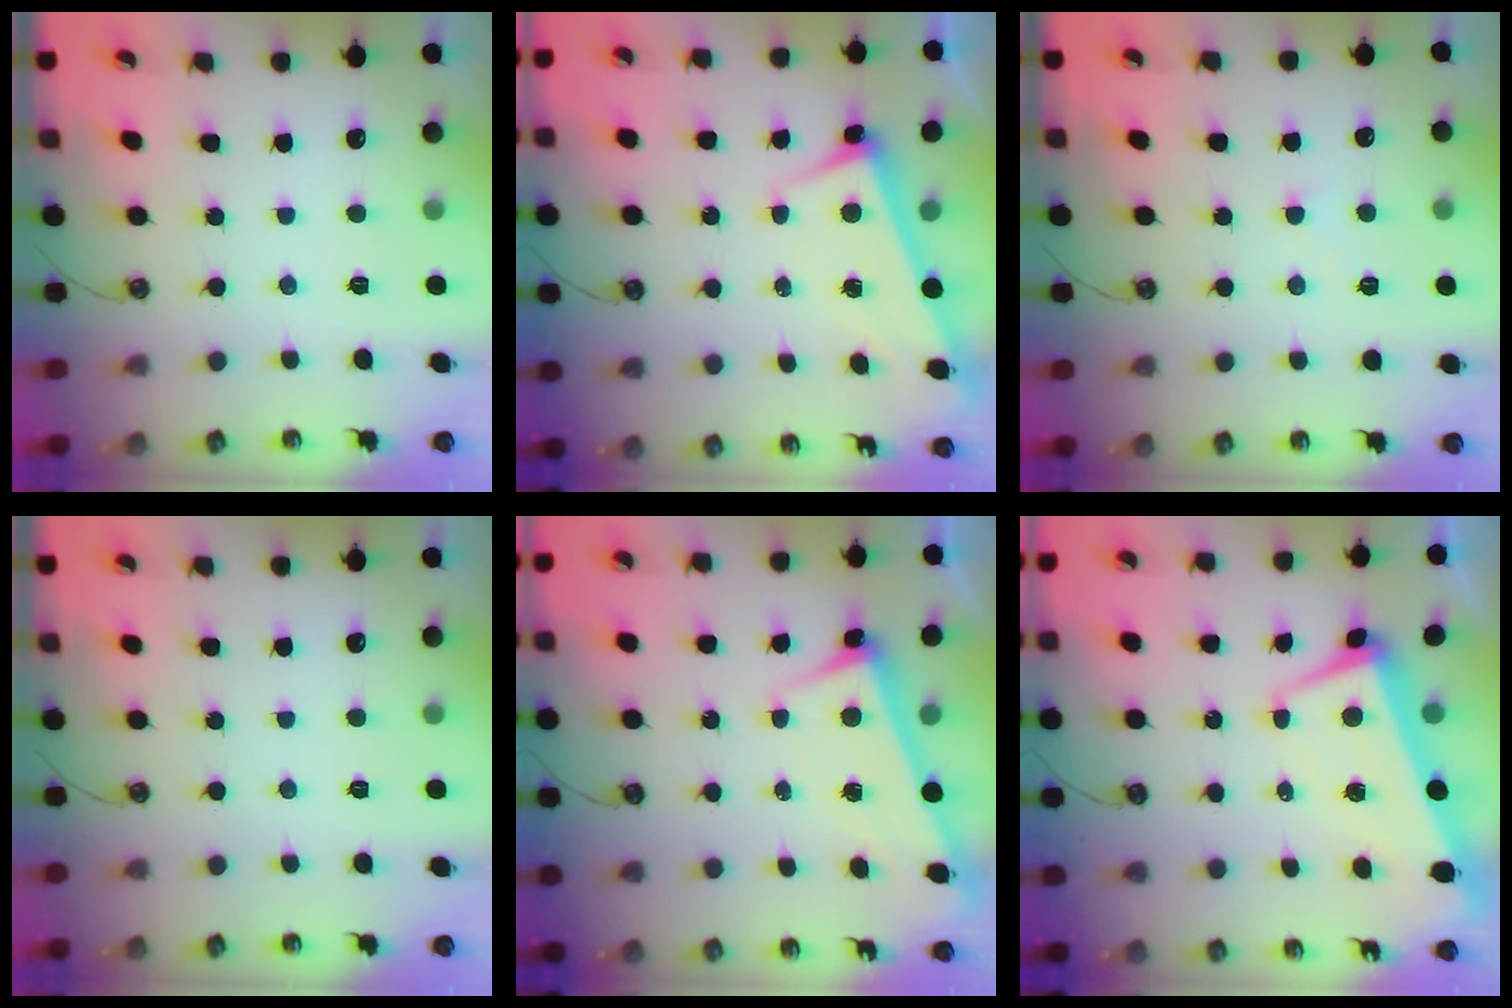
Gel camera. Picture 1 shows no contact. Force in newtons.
{"total": 2.9, "press": 2.8, "slide": 0.6}
{"total": 0.7, "press": 0.5, "slide": 0.5}
{"total": 0.0}
{"total": 2.9, "press": 2.8, "slide": 0.6}
{"total": 3.8, "press": 3.1, "slide": 2.1}